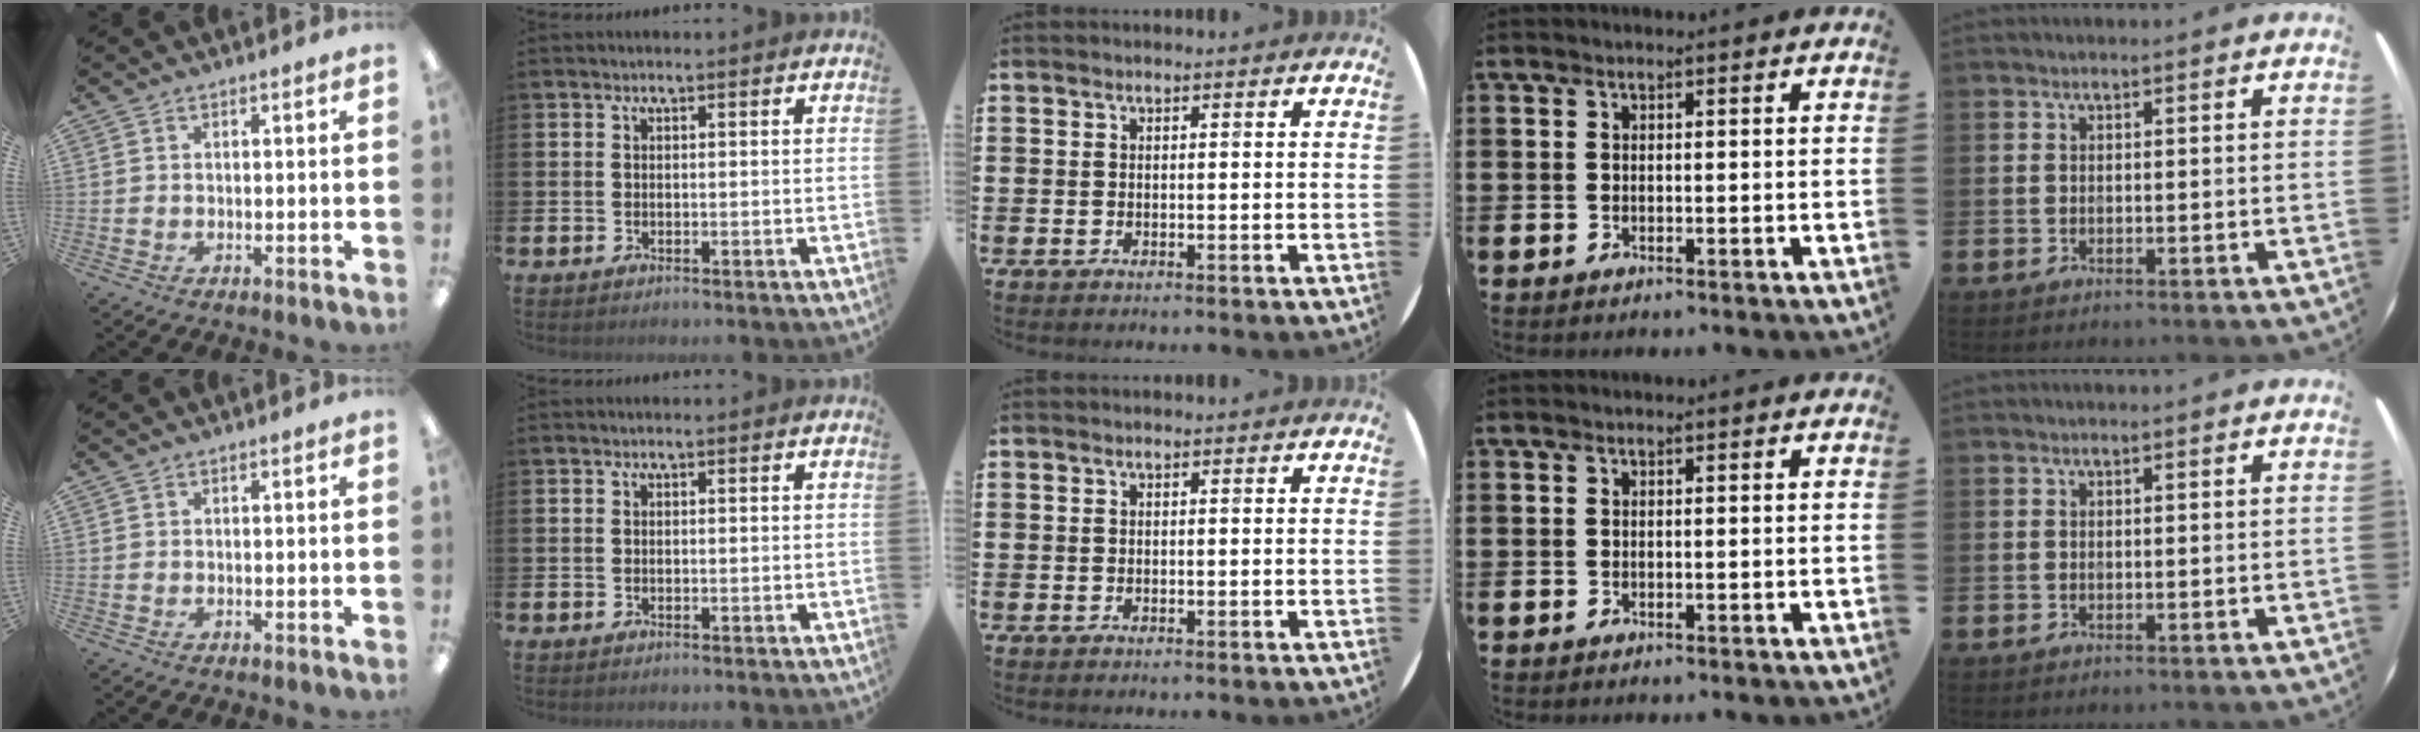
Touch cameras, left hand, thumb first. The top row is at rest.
{}